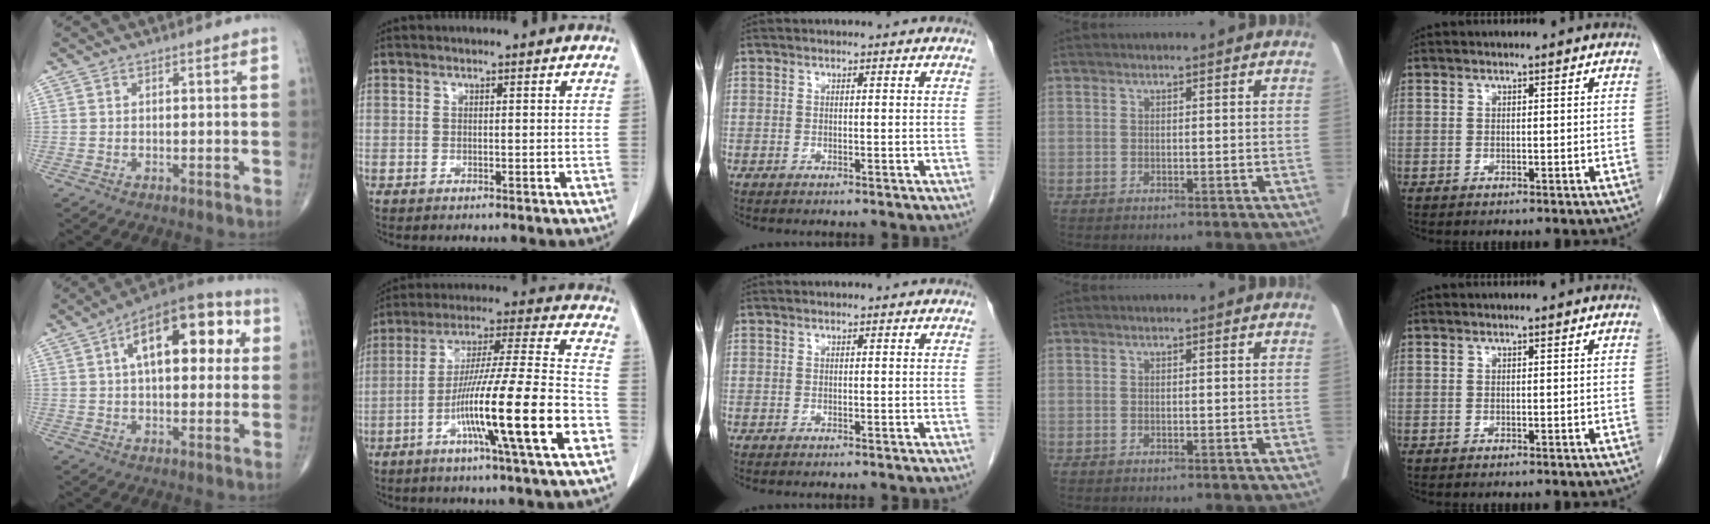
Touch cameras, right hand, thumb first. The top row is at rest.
{"thumb": {"total": 18.7, "force": [5.0, 9.3, 15.4], "torque": [-0.193, 0.021, 0.062]}, "index": {"total": 19.1, "force": [-7.4, -0.5, 17.6], "torque": [-0.301, -0.015, -0.128]}}